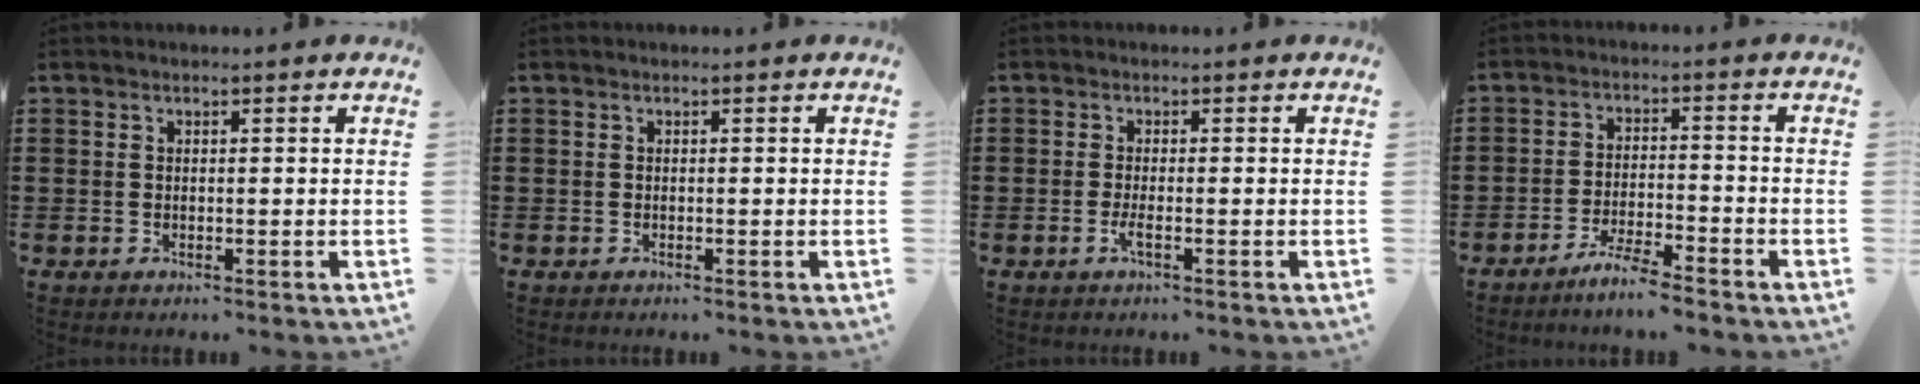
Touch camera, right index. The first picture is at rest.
{"total": 0.0}
{"total": 1.8, "force": [-0.8, 0.2, 1.6], "torque": [-0.043, -0.008, -0.018]}
{"total": 4.6, "force": [-4.2, -0.4, 1.8], "torque": [-0.038, -0.005, -0.082]}